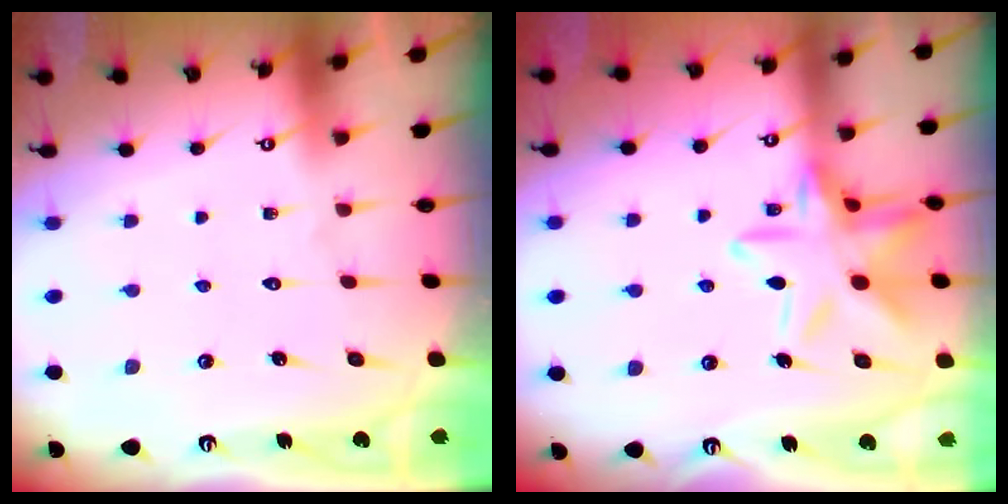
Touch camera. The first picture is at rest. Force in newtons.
{"total": 15.7, "press": 15.7, "slide": 1.2}